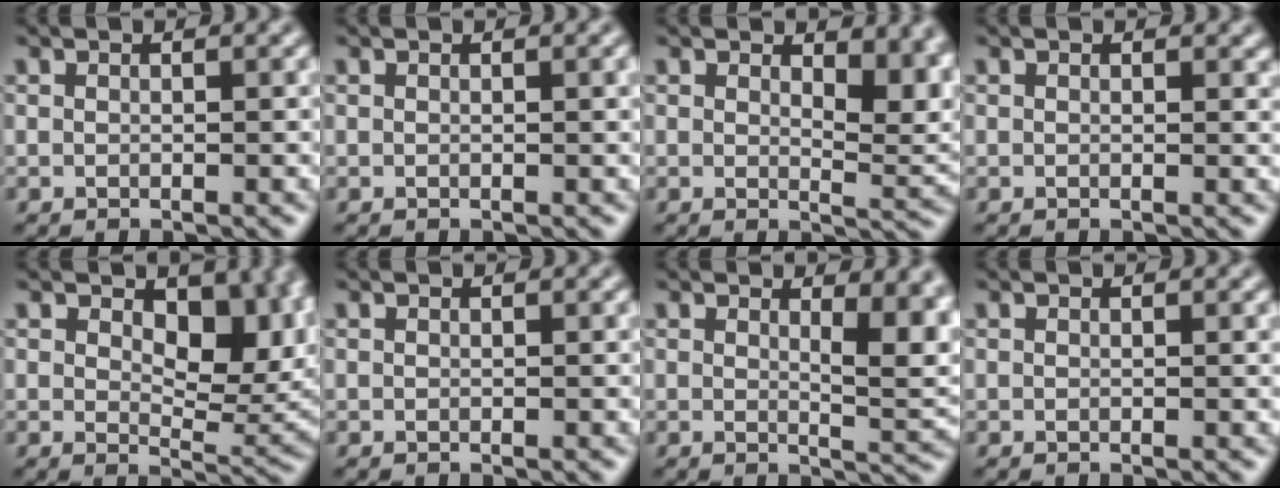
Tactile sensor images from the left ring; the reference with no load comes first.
{"total": 0.7, "force": [0.2, 0.1, 0.6], "torque": [-0.007, 0.002, 0.002]}
{"total": 5.0, "force": [2.1, 2.4, 3.8], "torque": [-0.041, -0.009, 0.033]}
{"total": 0.5, "force": [0.2, 0.3, 0.3], "torque": [-0.003, -0.004, 0.002]}
{"total": 8.7, "force": [2.4, 4.8, 6.9], "torque": [-0.099, -0.011, 0.039]}
{"total": 0.0}
{"total": 5.9, "force": [1.9, 2.2, 5.2], "torque": [-0.054, -0.008, 0.034]}
{"total": 0.0}